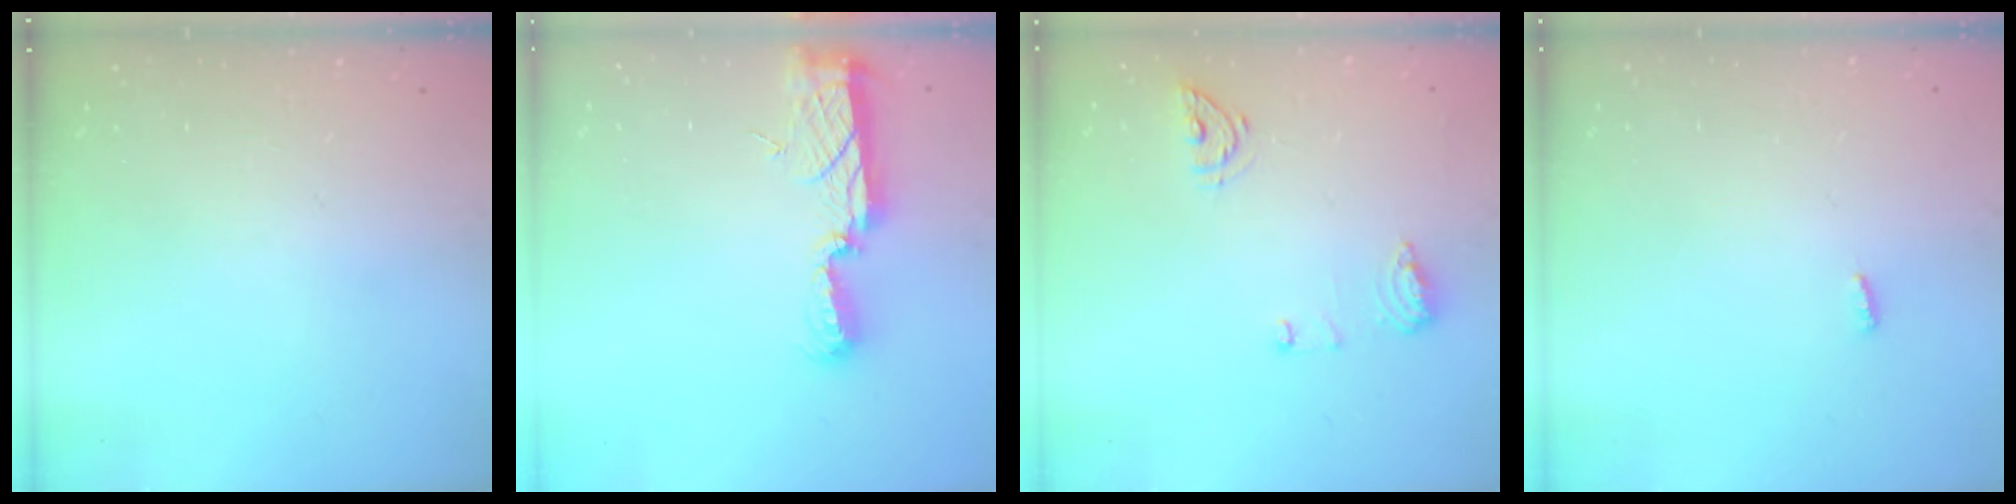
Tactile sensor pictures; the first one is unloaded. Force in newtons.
{"total": 9.0, "press": 8.9, "slide": 0.8}
{"total": 9.2, "press": 9.0, "slide": 2.1}
{"total": 3.0, "press": 2.9, "slide": 0.8}